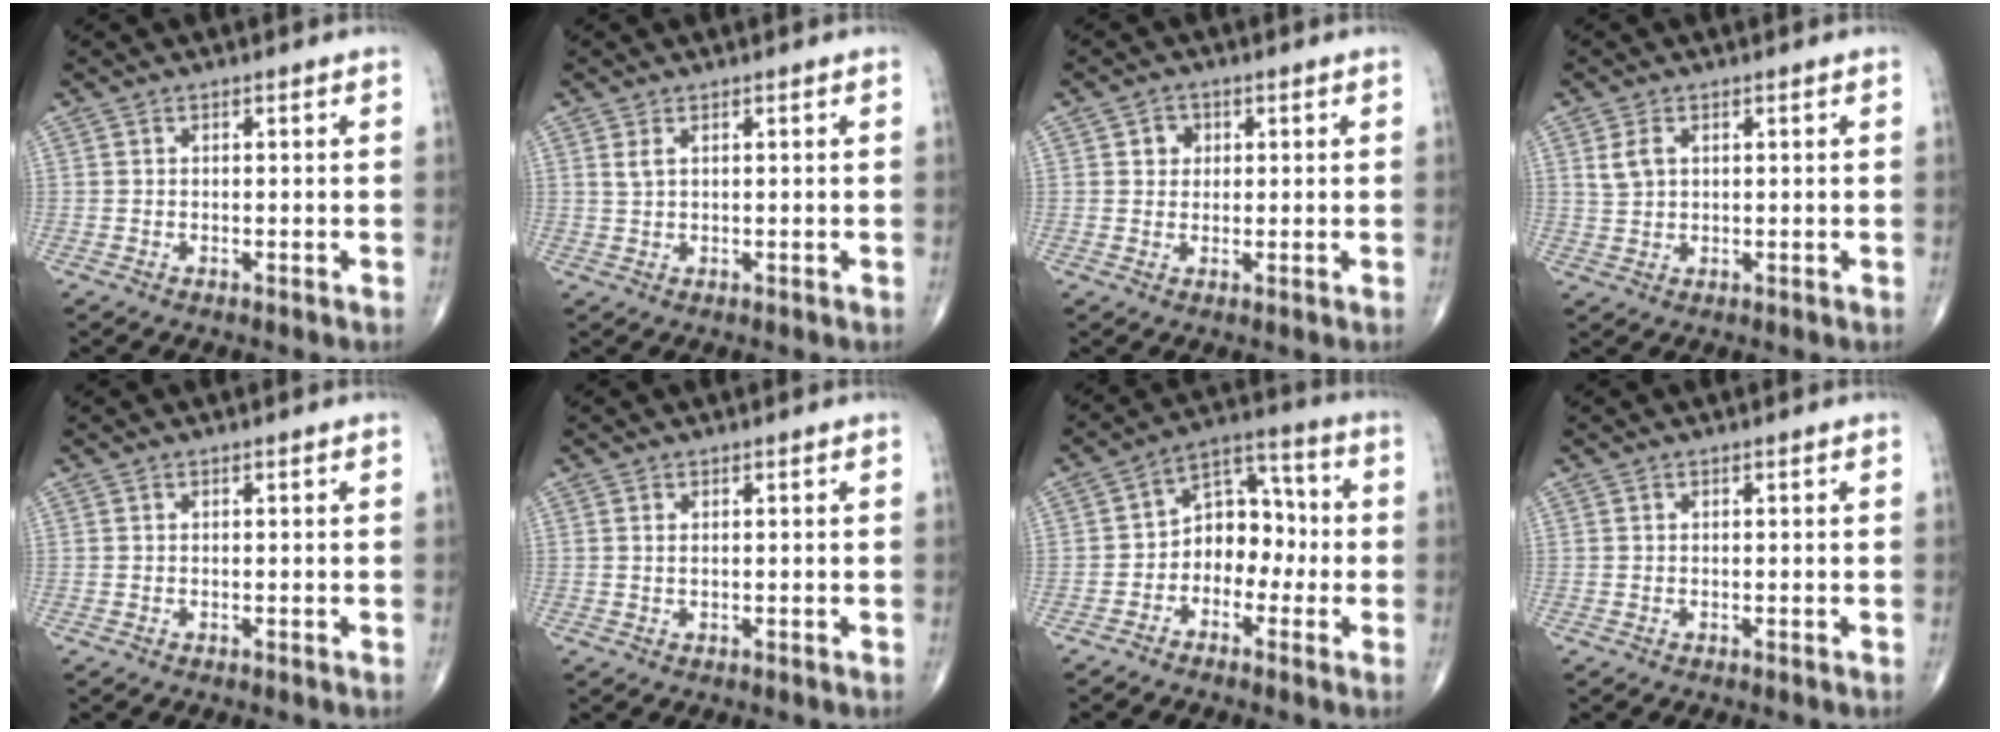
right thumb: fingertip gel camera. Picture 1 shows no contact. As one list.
[{"total": 1.4, "force": [0.7, 0.5, 1.1], "torque": [-0.027, 0.004, 0.019]}, {"total": 2.8, "force": [0.8, 2.5, 1.1], "torque": [0.001, -0.001, 0.009]}, {"total": 3.2, "force": [1.2, 2.0, 2.2], "torque": [-0.042, 0.001, 0.028]}, {"total": 0.0}, {"total": 0.6, "force": [0.2, 0.3, 0.5], "torque": [-0.012, 0.001, 0.006]}, {"total": 9.4, "force": [-1.9, 6.9, 6.1], "torque": [-0.056, 0.047, -0.048]}, {"total": 0.0}]